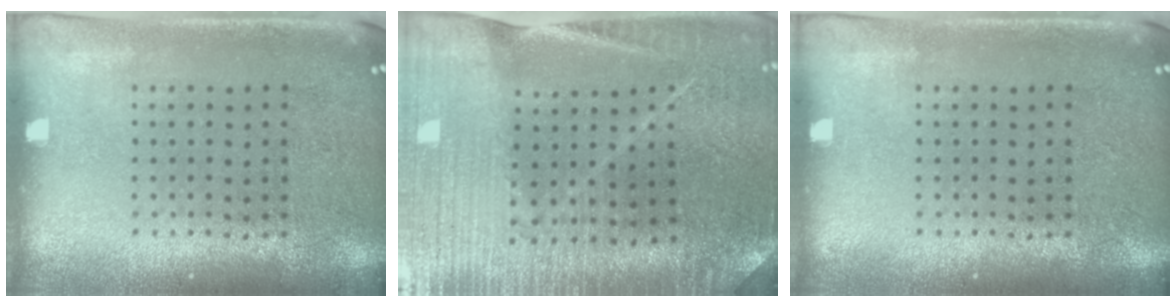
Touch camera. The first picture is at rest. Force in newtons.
{"total": 3.0, "press": 3.0, "slide": 0.3}
{"total": 0.0}